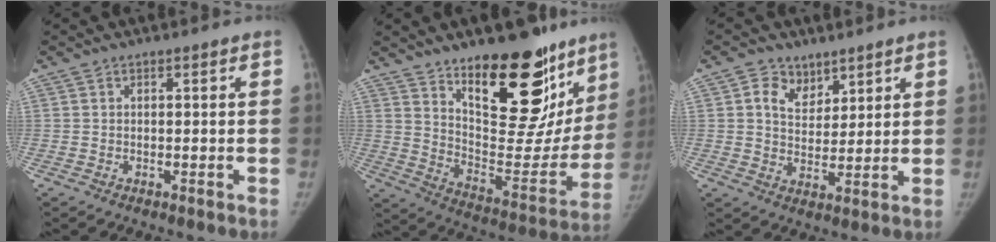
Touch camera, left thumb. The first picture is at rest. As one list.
[{"total": 27.9, "force": [17.2, 11.7, 18.5], "torque": [-0.215, -0.100, 0.266]}, {"total": 6.4, "force": [3.7, 4.6, 2.6], "torque": [-0.021, -0.022, 0.067]}]